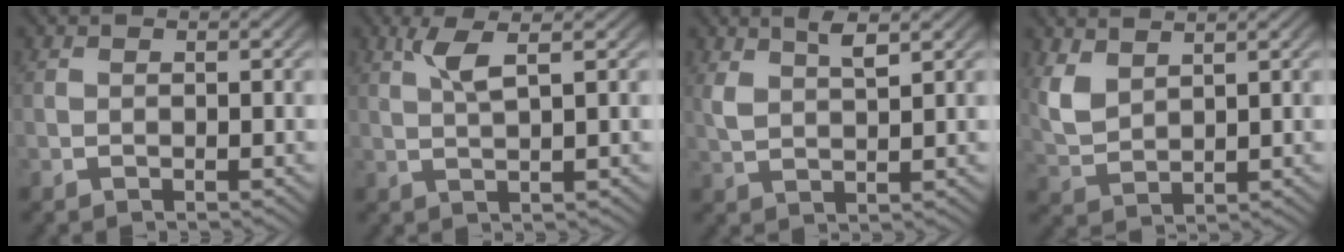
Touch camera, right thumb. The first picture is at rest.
{"total": 3.0, "force": [1.9, 0.4, 2.3], "torque": [-0.050, 0.006, 0.038]}
{"total": 3.5, "force": [2.4, 1.0, 2.3], "torque": [-0.041, 0.005, 0.052]}
{"total": 3.4, "force": [1.9, 2.0, 2.0], "torque": [-0.052, -0.006, 0.050]}